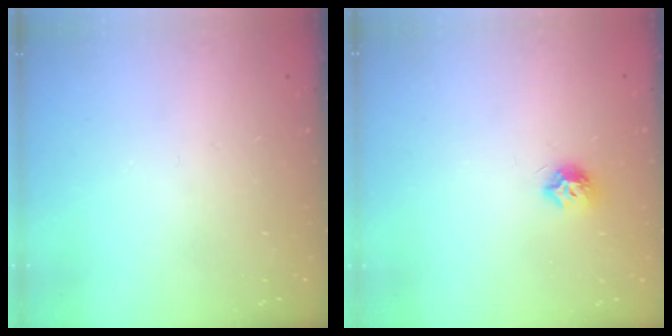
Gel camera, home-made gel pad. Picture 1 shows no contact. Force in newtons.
{"total": 7.1, "press": 7.1, "slide": 0.2}